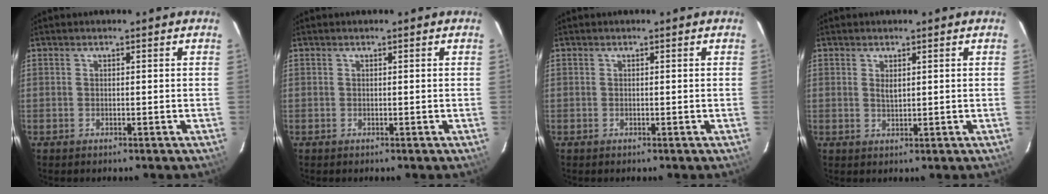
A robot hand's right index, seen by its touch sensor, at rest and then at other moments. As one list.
[{"total": 0.0}, {"total": 0.0}, {"total": 1.7, "force": [0.6, 0.8, 1.4], "torque": [-0.025, 0.000, 0.012]}]